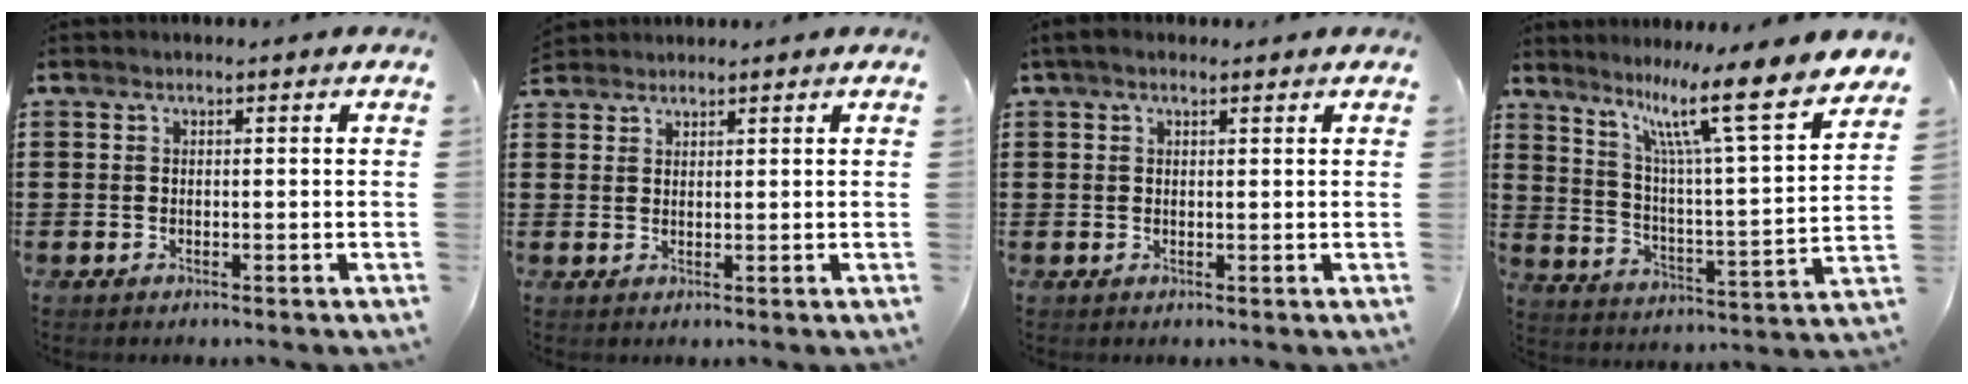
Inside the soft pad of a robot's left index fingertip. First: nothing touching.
{"total": 1.7, "force": [1.6, 0.5, -0.2], "torque": [-0.002, 0.002, 0.033]}
{"total": 1.4, "force": [0.8, 0.8, 0.9], "torque": [-0.019, 0.006, 0.015]}
{"total": 12.4, "force": [8.9, 0.5, 8.6], "torque": [-0.170, -0.059, 0.135]}